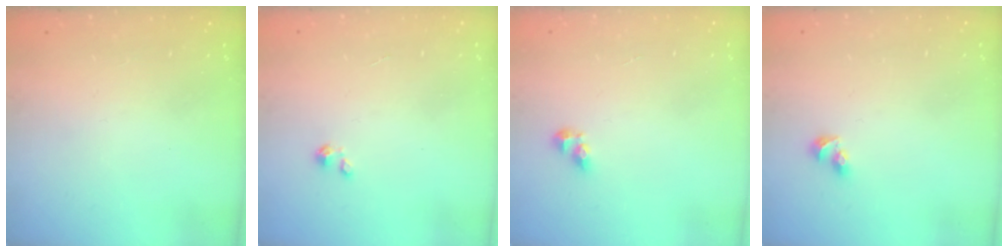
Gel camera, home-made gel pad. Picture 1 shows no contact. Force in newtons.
{"total": 0.0}
{"total": 5.0, "press": 5.0, "slide": 0.6}
{"total": 3.6, "press": 3.5, "slide": 0.7}